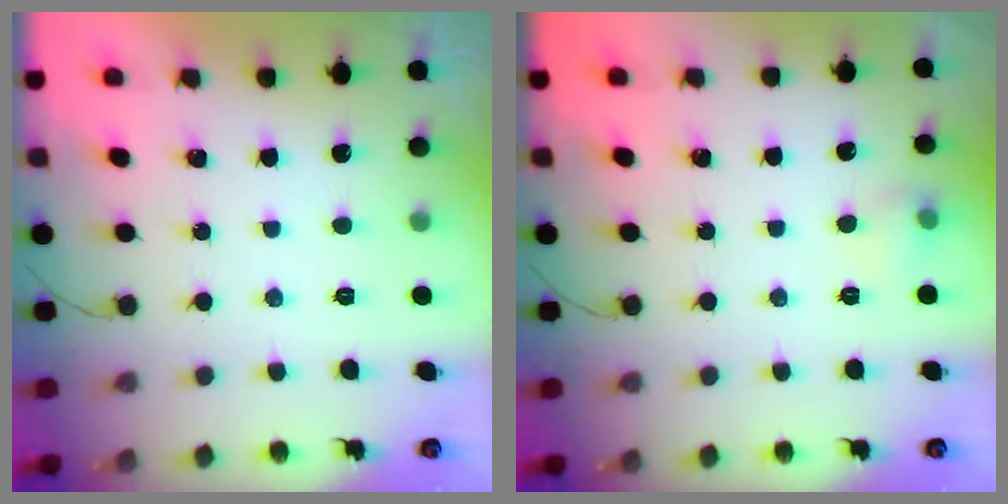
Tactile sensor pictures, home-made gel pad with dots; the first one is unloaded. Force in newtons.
{"total": 5.5, "press": 5.3, "slide": 1.5}